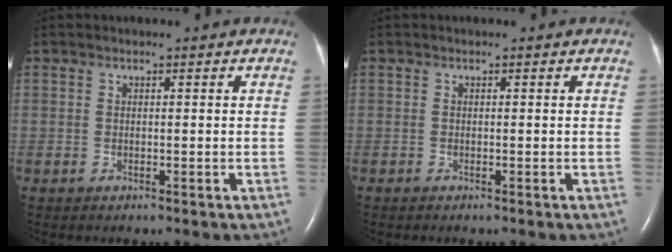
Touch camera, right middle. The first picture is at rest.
{"total": 0.0}